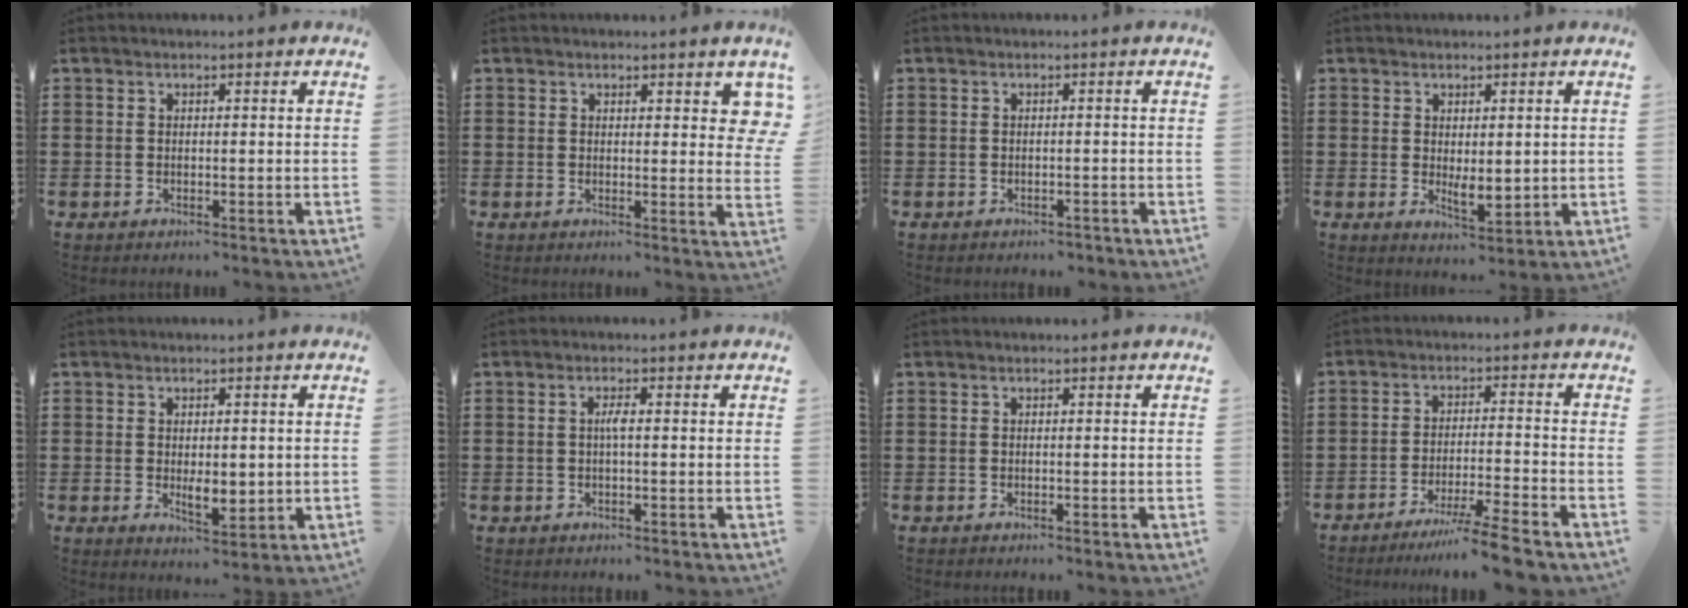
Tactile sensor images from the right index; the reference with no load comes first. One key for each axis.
{"total": 2.7, "fx": 2.0, "fy": 1.2, "fz": 1.5, "tx": -0.011, "ty": 0.000, "tz": 0.033}
{"total": 1.0, "fx": -0.9, "fy": 0.4, "fz": 0.0, "tx": -0.004, "ty": 0.003, "tz": -0.021}
{"total": 2.7, "fx": 0.7, "fy": 1.3, "fz": 2.2, "tx": -0.037, "ty": -0.001, "tz": 0.012}
{"total": 3.4, "fx": 0.0, "fy": 1.8, "fz": 2.9, "tx": -0.040, "ty": -0.001, "tz": -0.003}
{"total": 1.7, "fx": -0.1, "fy": 0.1, "fz": 1.7, "tx": -0.034, "ty": 0.000, "tz": -0.004}
{"total": 0.0}
{"total": 6.2, "fx": -5.3, "fy": -0.8, "fz": 3.2, "tx": -0.056, "ty": -0.017, "tz": -0.101}